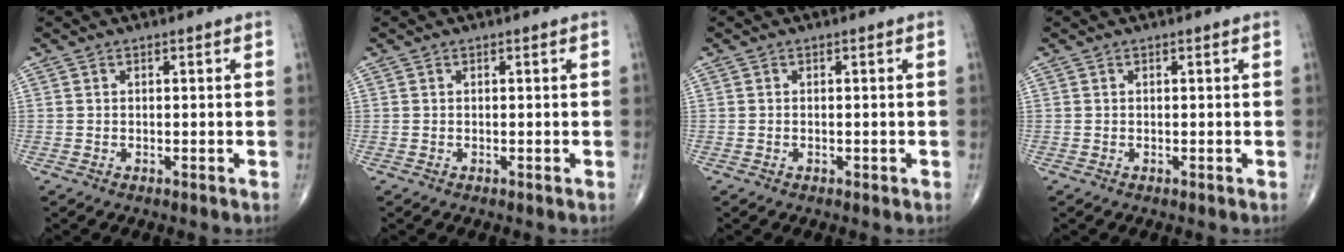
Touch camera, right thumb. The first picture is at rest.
{"total": 0.0}
{"total": 0.5, "force": [-0.3, 0.3, 0.4], "torque": [-0.005, 0.001, -0.004]}
{"total": 0.0}